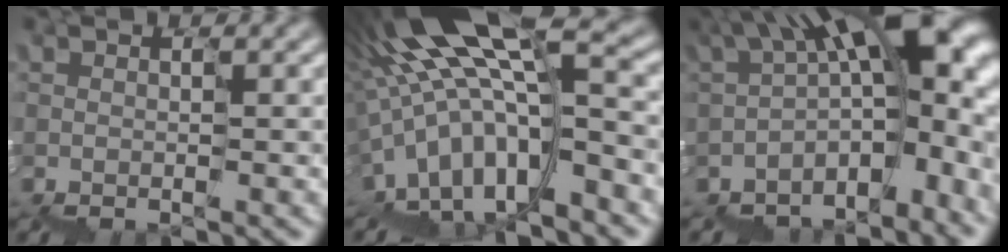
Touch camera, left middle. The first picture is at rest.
{"total": 11.8, "force": [-1.9, 3.8, 11.0], "torque": [-0.201, 0.036, -0.027]}
{"total": 11.7, "force": [-1.1, 5.6, 10.2], "torque": [-0.150, 0.028, -0.007]}